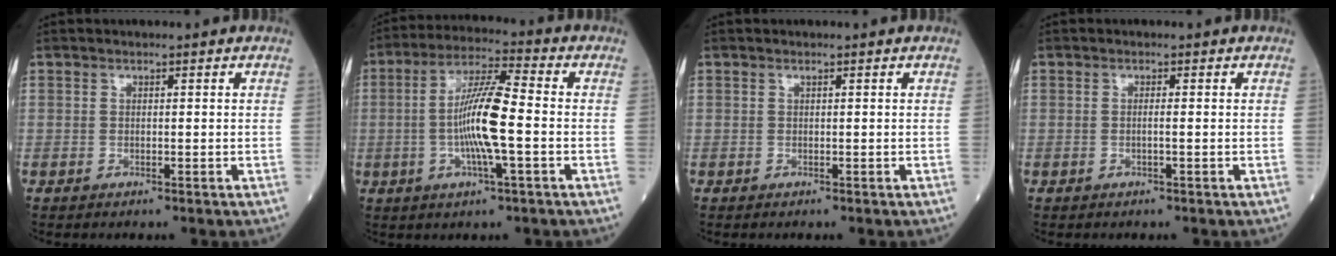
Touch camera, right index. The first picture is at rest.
{"total": 10.5, "force": [-1.6, 0.6, 10.3], "torque": [-0.194, 0.004, -0.037]}
{"total": 0.0}
{"total": 0.6, "force": [-0.3, -0.2, 0.5], "torque": [-0.008, 0.002, -0.007]}